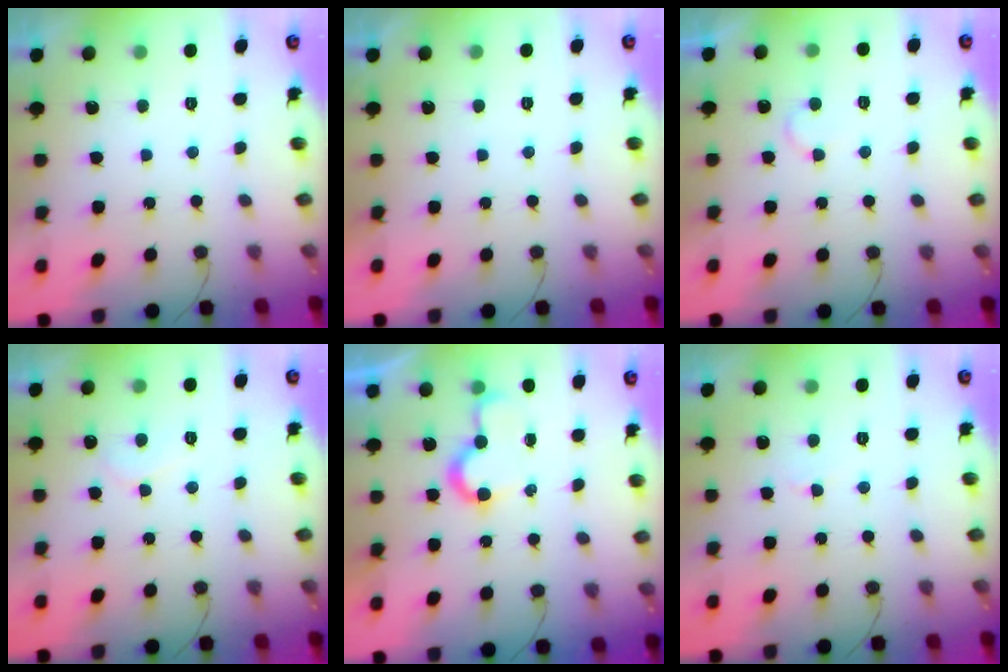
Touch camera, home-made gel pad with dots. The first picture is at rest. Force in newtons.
{"total": 1.7, "press": 1.7, "slide": 0.1}
{"total": 4.5, "press": 4.5, "slide": 0.5}
{"total": 5.7, "press": 5.7, "slide": 0.5}
{"total": 7.6, "press": 7.6, "slide": 0.5}
{"total": 3.0, "press": 3.0, "slide": 0.4}